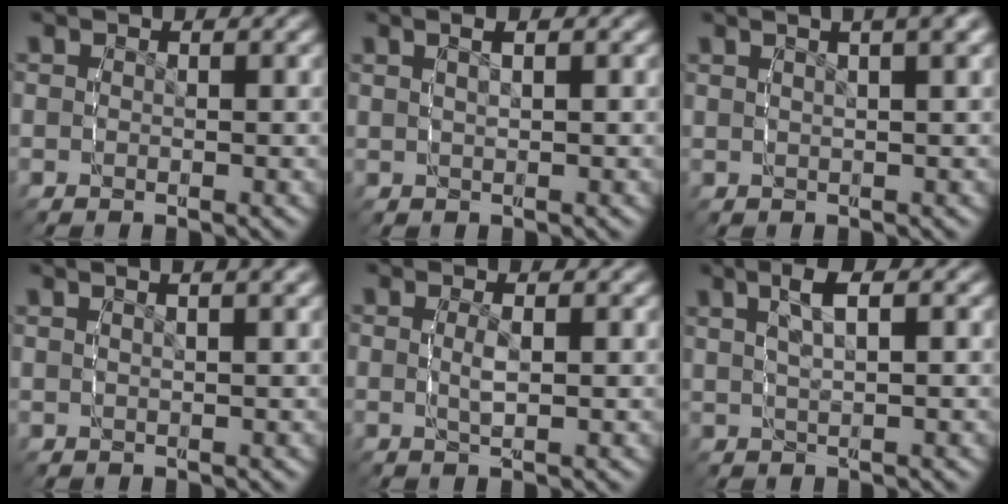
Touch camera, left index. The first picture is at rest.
{"total": 1.8, "force": [1.0, 0.4, 1.4], "torque": [-0.016, 0.005, 0.020]}
{"total": 5.7, "force": [3.2, 1.7, 4.4], "torque": [-0.041, 0.029, 0.044]}
{"total": 2.7, "force": [1.6, 0.2, 2.1], "torque": [-0.019, 0.015, 0.027]}
{"total": 1.3, "force": [0.1, 0.1, 1.3], "torque": [-0.032, -0.009, 0.006]}
{"total": 4.3, "force": [2.2, 1.4, 3.4], "torque": [-0.054, 0.014, 0.038]}